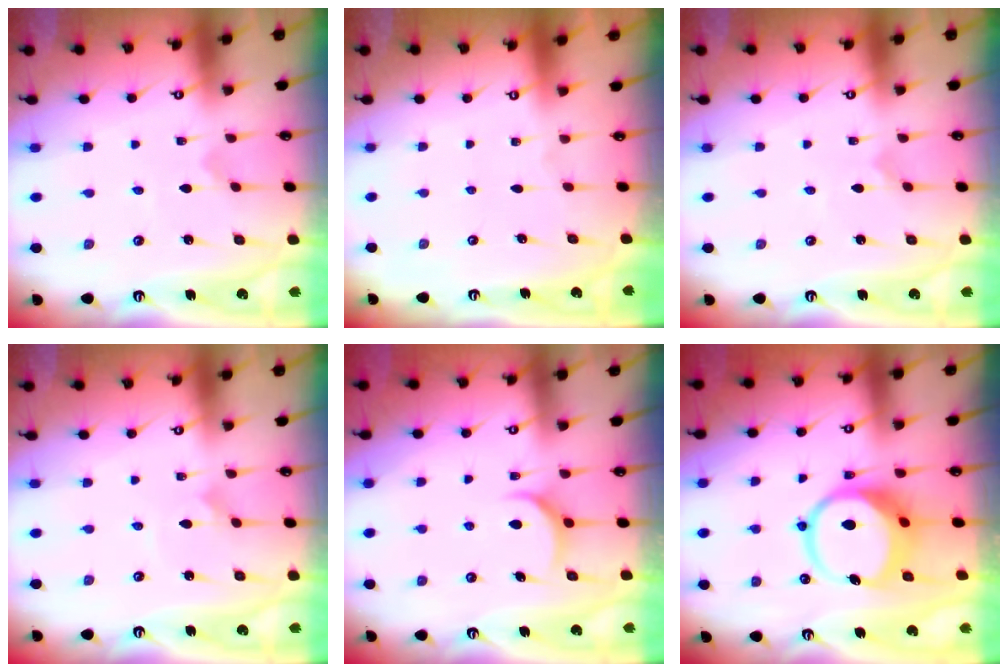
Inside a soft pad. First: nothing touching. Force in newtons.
{"total": 0.0}
{"total": 0.0}
{"total": 1.4, "press": 1.4, "slide": 0.1}
{"total": 5.8, "press": 5.8, "slide": 0.4}
{"total": 11.6, "press": 11.5, "slide": 1.4}